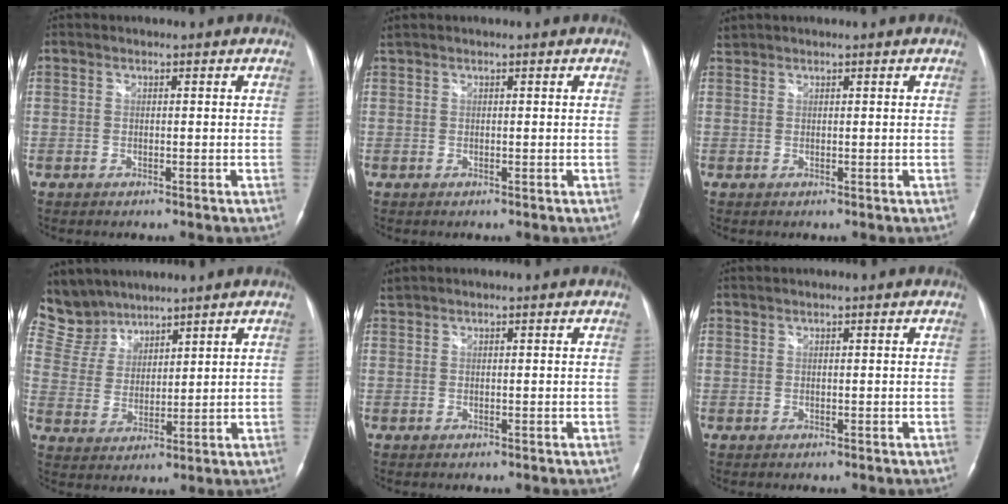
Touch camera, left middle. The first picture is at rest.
{"total": 0.8, "force": [0.7, 0.0, 0.4], "torque": [-0.018, 0.027, 0.021]}
{"total": 1.0, "force": [1.0, 0.1, -0.2], "torque": [-0.007, 0.016, 0.027]}
{"total": 9.0, "force": [8.2, 3.6, 0.2], "torque": [-0.016, 0.013, 0.179]}
{"total": 1.1, "force": [1.0, -0.1, 0.3], "torque": [-0.015, 0.023, 0.028]}
{"total": 0.9, "force": [0.9, -0.1, 0.2], "torque": [-0.008, 0.011, 0.022]}